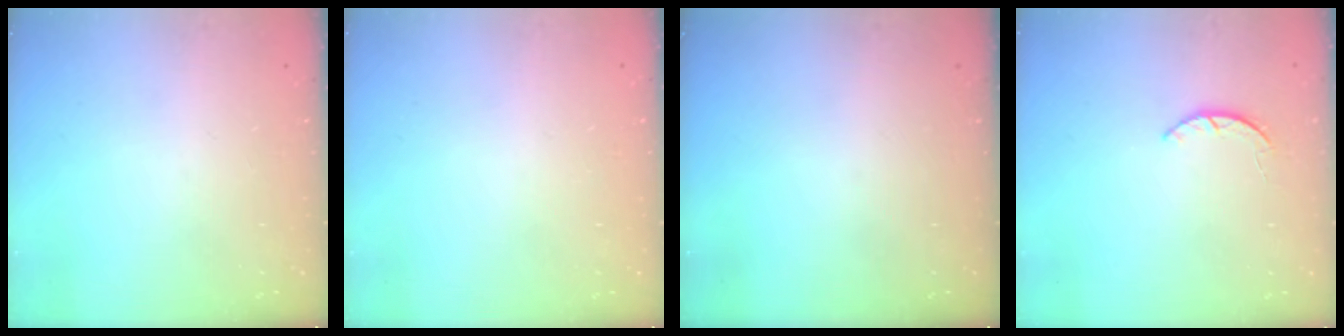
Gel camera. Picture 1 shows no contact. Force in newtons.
{"total": 2.4, "press": 2.4, "slide": 0.2}
{"total": 0.0}
{"total": 1.9, "press": 1.9, "slide": 0.3}